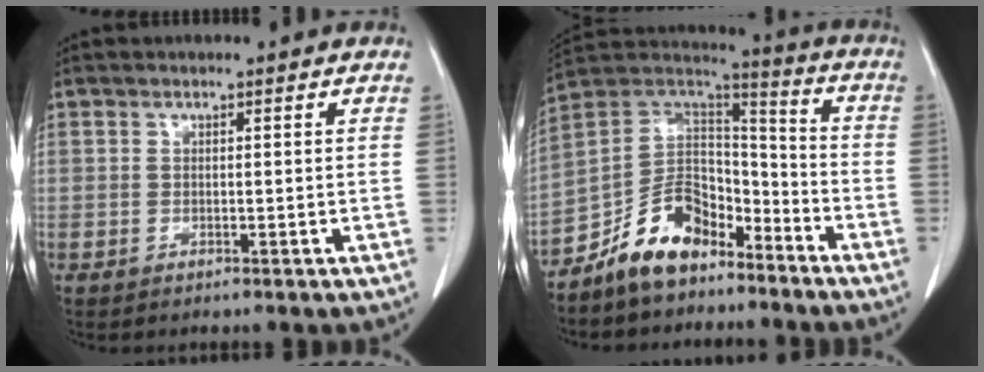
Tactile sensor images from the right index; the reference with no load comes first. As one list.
[{"total": 12.1, "force": [-8.5, 6.4, 5.7], "torque": [-0.106, 0.043, -0.159]}]